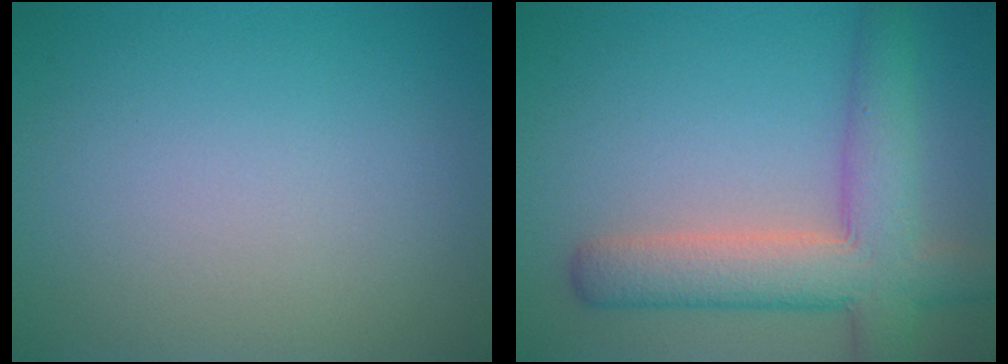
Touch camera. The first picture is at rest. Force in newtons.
{"total": 7.0, "press": 7.0, "slide": 0.4}